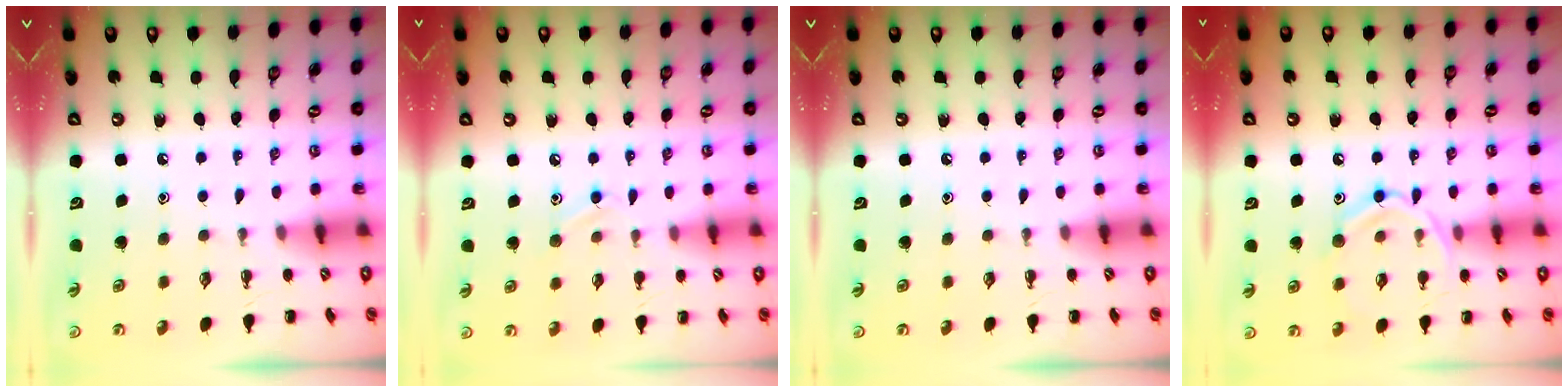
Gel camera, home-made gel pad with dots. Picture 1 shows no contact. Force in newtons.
{"total": 8.0, "press": 7.7, "slide": 1.8}
{"total": 0.0}
{"total": 12.5, "press": 12.5, "slide": 0.8}